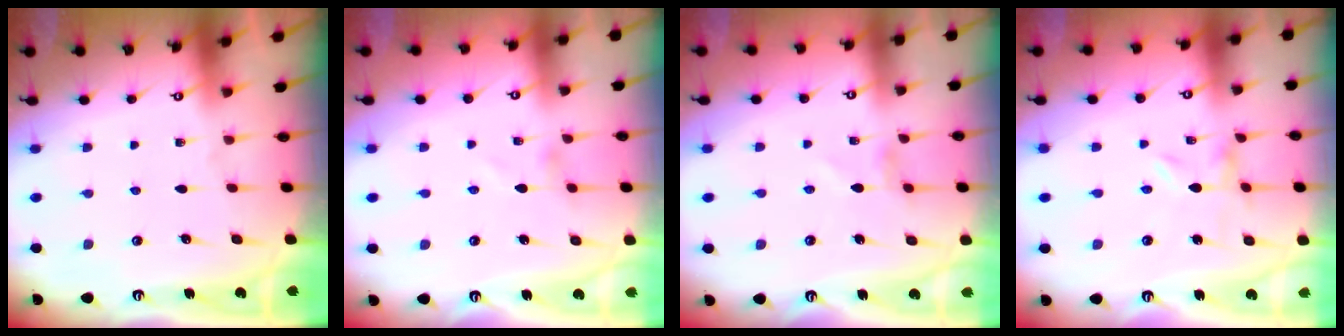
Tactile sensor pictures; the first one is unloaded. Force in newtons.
{"total": 0.0}
{"total": 1.8, "press": 1.7, "slide": 0.2}
{"total": 0.0}